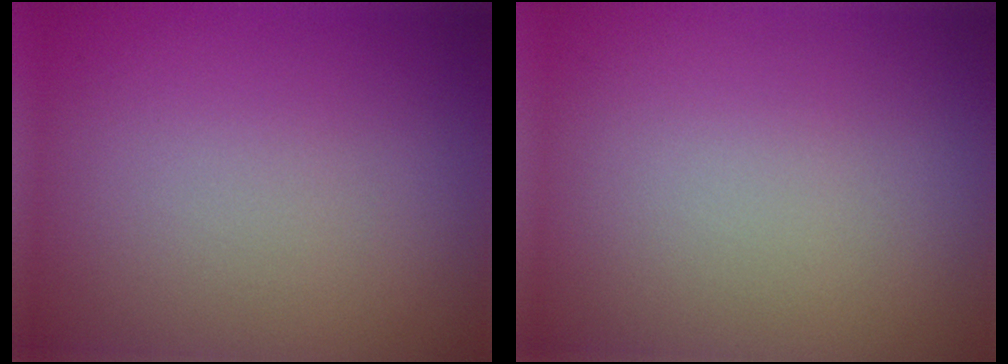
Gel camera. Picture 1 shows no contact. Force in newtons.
{"total": 0.0}